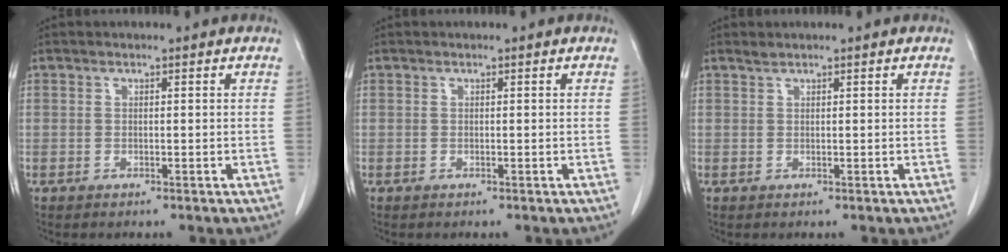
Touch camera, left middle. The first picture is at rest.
{"total": 0.0}
{"total": 0.6, "force": [0.6, -0.1, 0.1], "torque": [-0.007, 0.001, 0.015]}